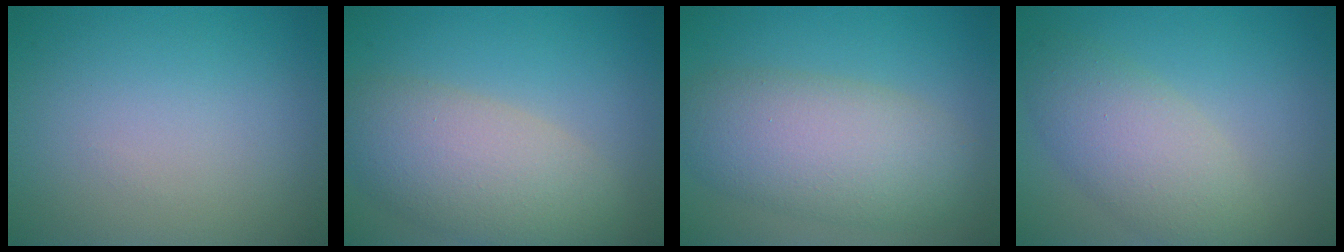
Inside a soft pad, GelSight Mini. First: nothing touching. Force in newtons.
{"total": 6.9, "press": 6.9, "slide": 0.4}
{"total": 7.3, "press": 7.3, "slide": 0.2}
{"total": 5.0, "press": 5.0, "slide": 0.3}